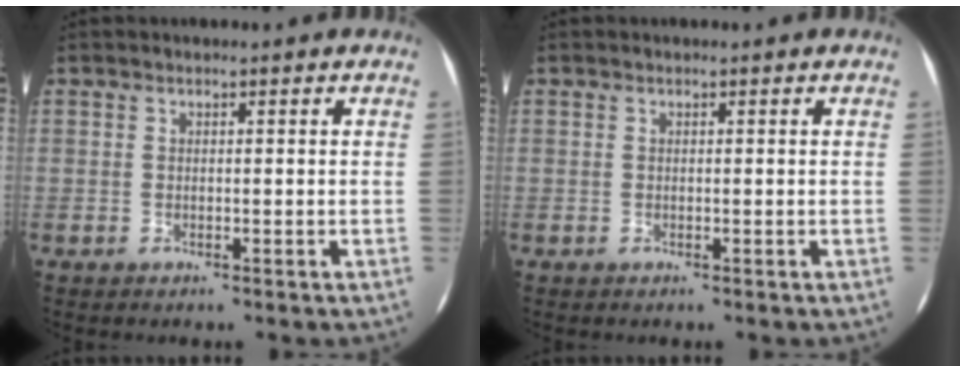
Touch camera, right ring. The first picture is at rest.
{"total": 0.0}